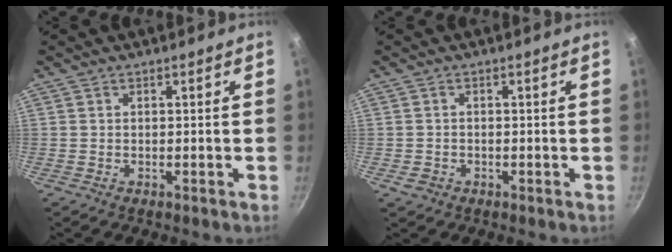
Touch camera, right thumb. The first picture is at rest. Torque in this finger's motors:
{"motor_torque": [0.25, 0.00, 0.01, -0.24, 0.00]}